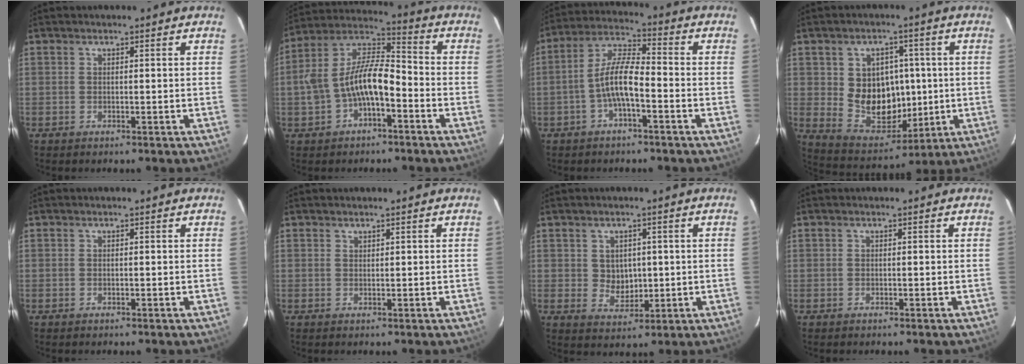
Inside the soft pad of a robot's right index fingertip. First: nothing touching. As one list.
[{"total": 12.7, "force": [-3.7, 5.9, 10.6], "torque": [-0.214, 0.020, -0.062]}, {"total": 7.9, "force": [-2.8, 2.1, 7.1], "torque": [-0.152, 0.013, -0.052]}, {"total": 12.6, "force": [0.5, 10.5, 7.0], "torque": [-0.137, 0.002, 0.035]}, {"total": 0.0}, {"total": 0.6, "force": [0.6, 0.2, 0.0], "torque": [0.000, 0.002, 0.013]}, {"total": 4.6, "force": [0.7, 4.0, 2.1], "torque": [-0.032, 0.001, 0.022]}, {"total": 0.0}]